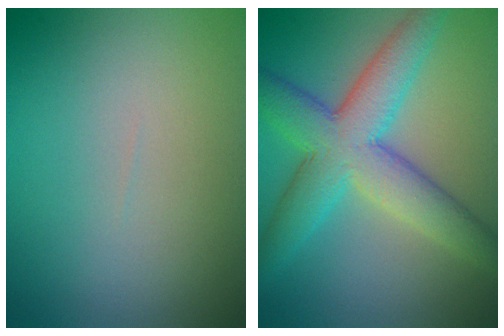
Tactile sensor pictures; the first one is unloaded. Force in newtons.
{"total": 7.8, "press": 7.8, "slide": 0.1}